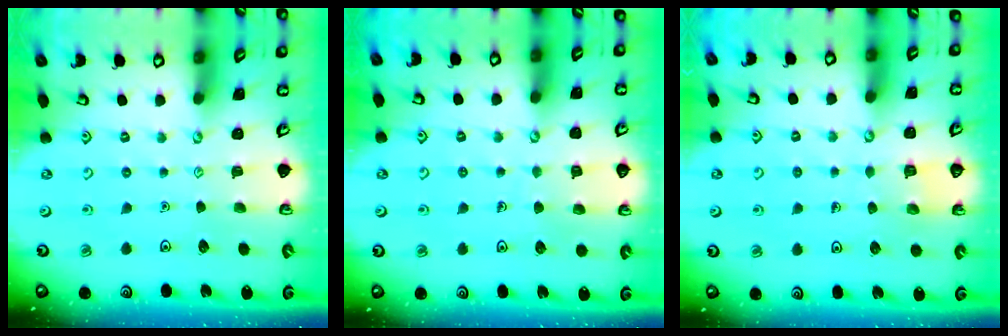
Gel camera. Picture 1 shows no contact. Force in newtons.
{"total": 5.7, "press": 5.7, "slide": 0.5}
{"total": 3.0, "press": 3.0, "slide": 0.2}